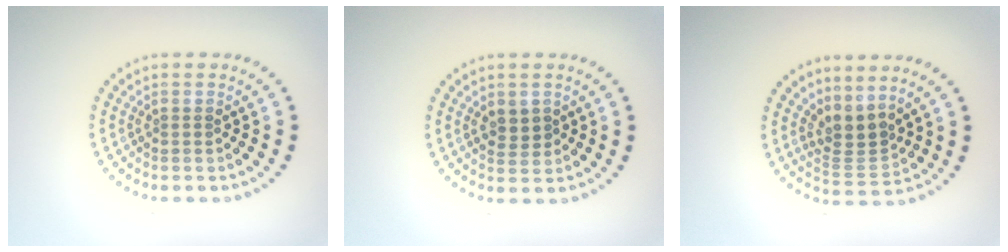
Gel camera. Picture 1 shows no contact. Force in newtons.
{"total": 1.3, "press": 1.2, "slide": 0.6}
{"total": 2.8, "press": 2.1, "slide": 2.0}